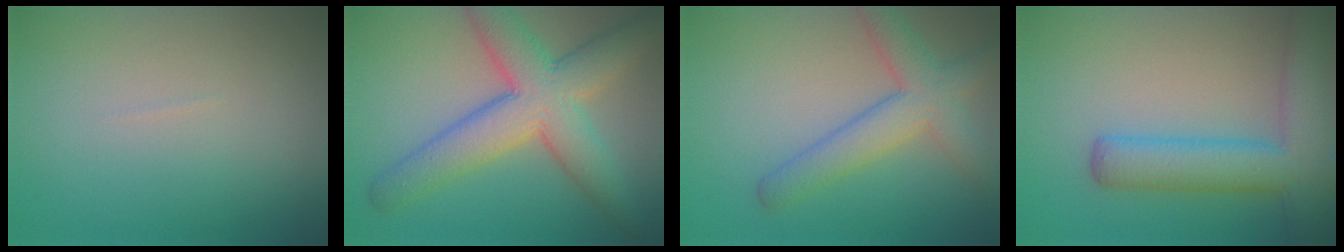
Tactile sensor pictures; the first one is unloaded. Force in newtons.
{"total": 8.2, "press": 8.2, "slide": 0.2}
{"total": 4.8, "press": 4.8, "slide": 0.3}
{"total": 6.6, "press": 6.6, "slide": 0.4}